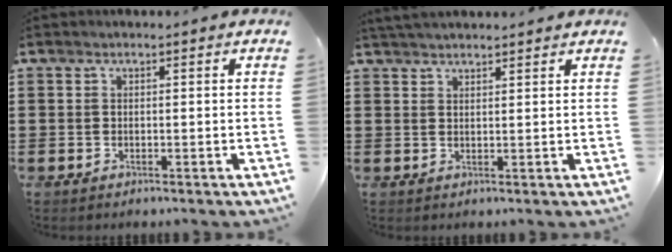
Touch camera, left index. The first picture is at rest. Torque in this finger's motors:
{"motor_torque": [0.97, -0.95, 0.42, 0.07]}